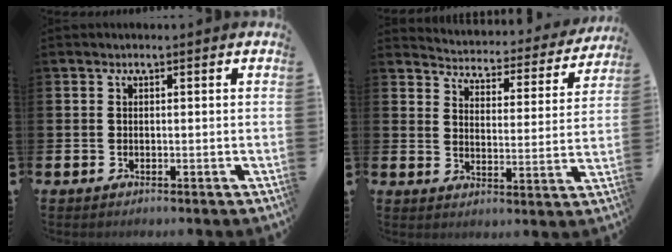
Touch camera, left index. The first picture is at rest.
{"total": 3.9, "force": [3.8, 0.8, 0.4], "torque": [-0.028, -0.039, 0.057]}